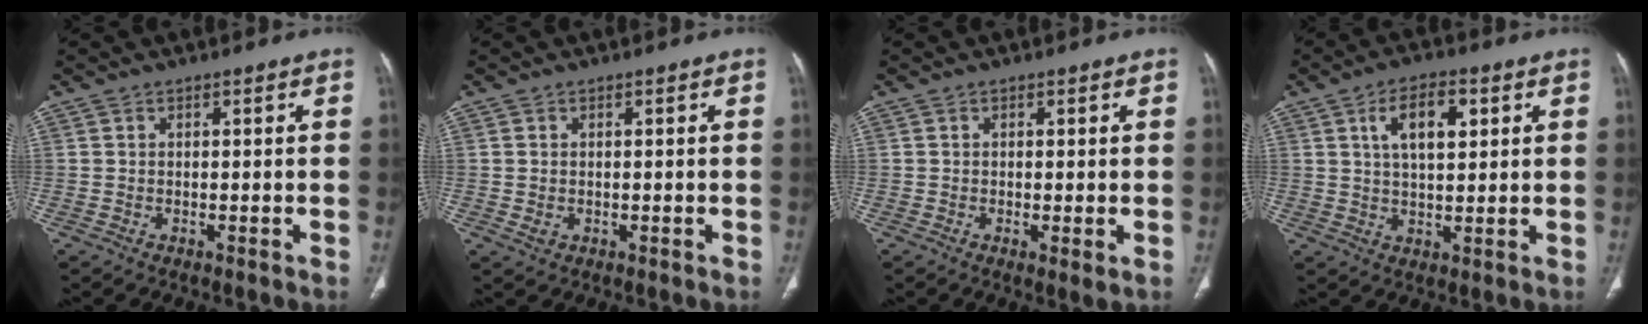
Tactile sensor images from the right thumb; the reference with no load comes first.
{"total": 1.5, "force": [0.0, 1.2, 0.9], "torque": [-0.019, 0.000, 0.005]}
{"total": 1.9, "force": [-0.3, 0.4, 1.8], "torque": [-0.039, -0.010, -0.006]}
{"total": 8.5, "force": [2.9, 4.1, 6.8], "torque": [-0.103, -0.004, 0.049]}